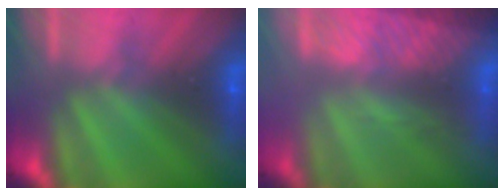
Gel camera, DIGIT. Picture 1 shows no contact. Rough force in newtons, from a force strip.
{"total": 2.9}